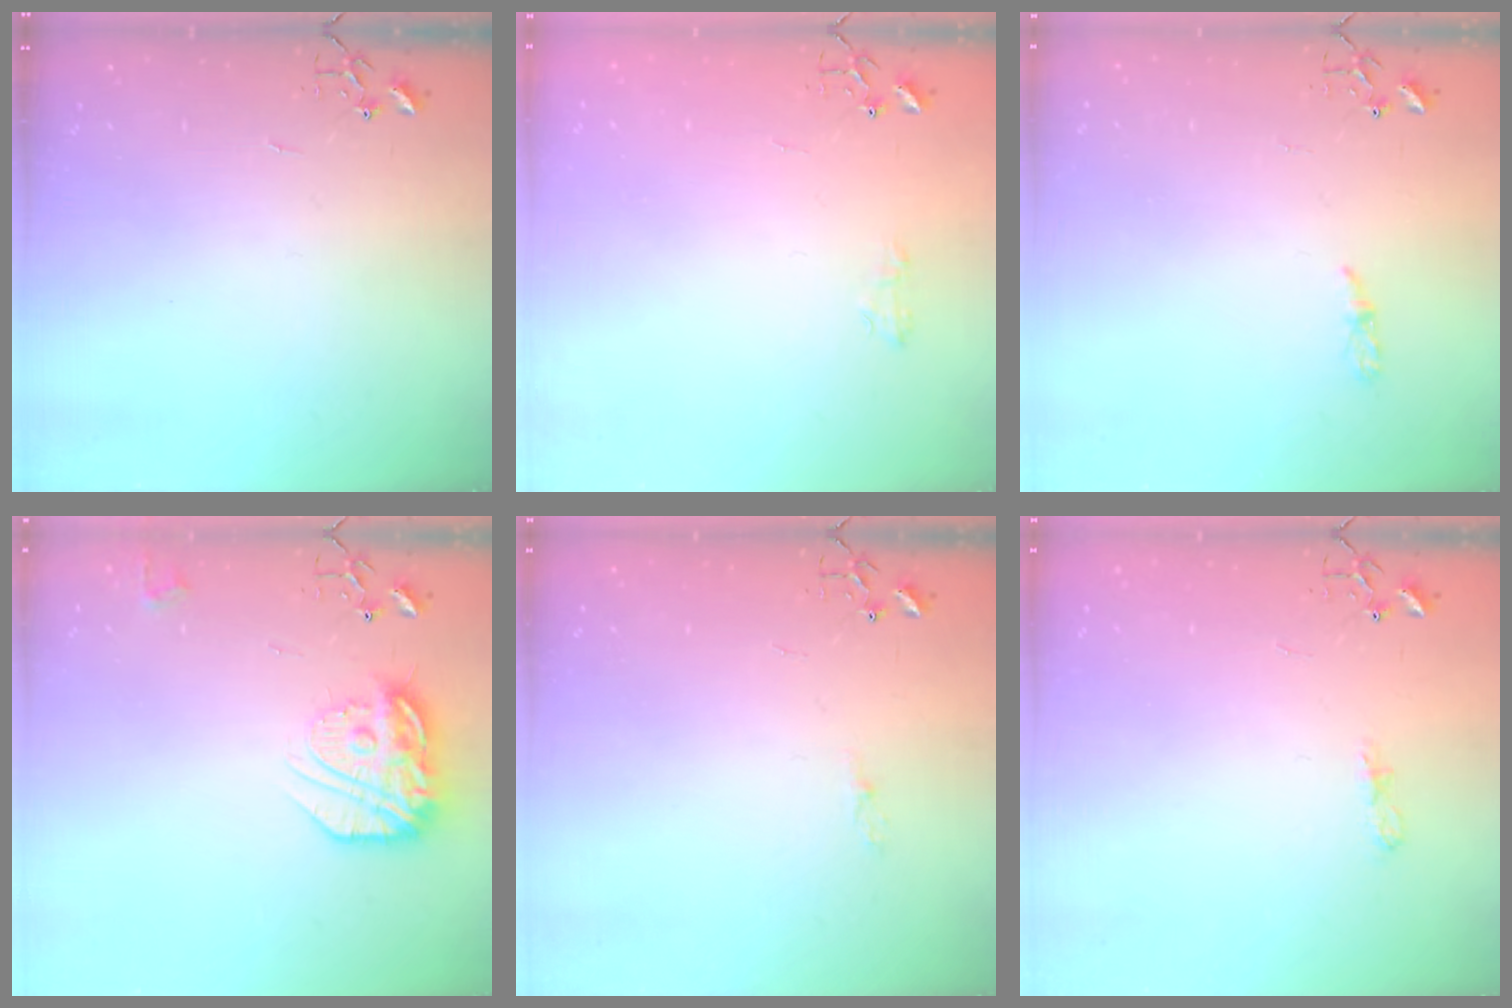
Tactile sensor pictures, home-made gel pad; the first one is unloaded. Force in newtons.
{"total": 5.2, "press": 5.2, "slide": 0.7}
{"total": 3.2, "press": 3.2, "slide": 0.4}
{"total": 18.7, "press": 18.6, "slide": 1.6}
{"total": 3.3, "press": 3.3, "slide": 0.4}
{"total": 6.2, "press": 6.2, "slide": 0.8}